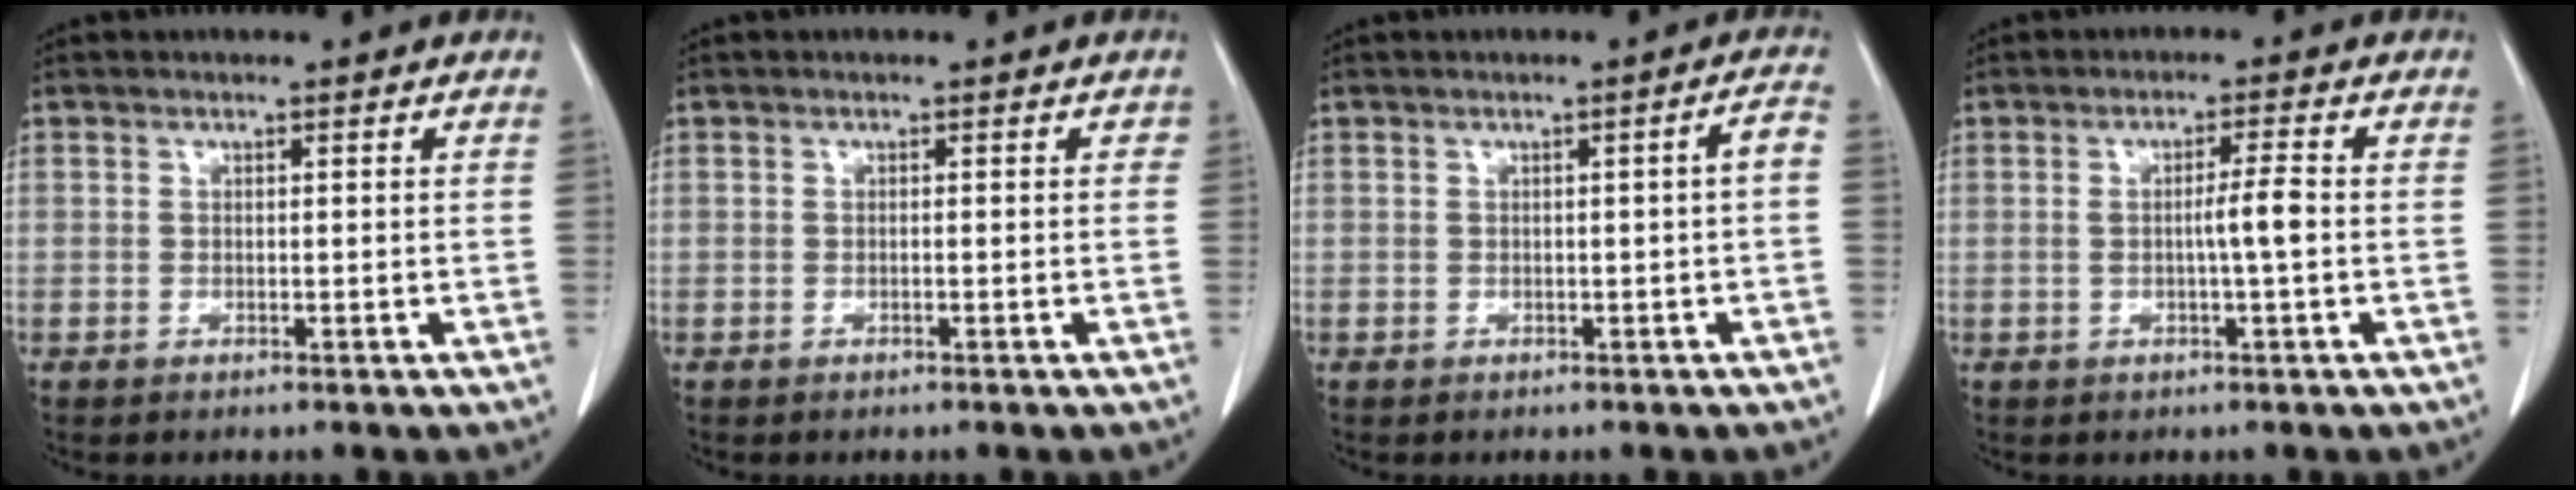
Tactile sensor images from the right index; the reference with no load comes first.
{"total": 0.0}
{"total": 2.1, "force": [-0.4, 0.0, 2.0], "torque": [-0.023, 0.005, -0.006]}
{"total": 3.5, "force": [-0.3, -0.3, 3.4], "torque": [-0.058, -0.001, -0.006]}